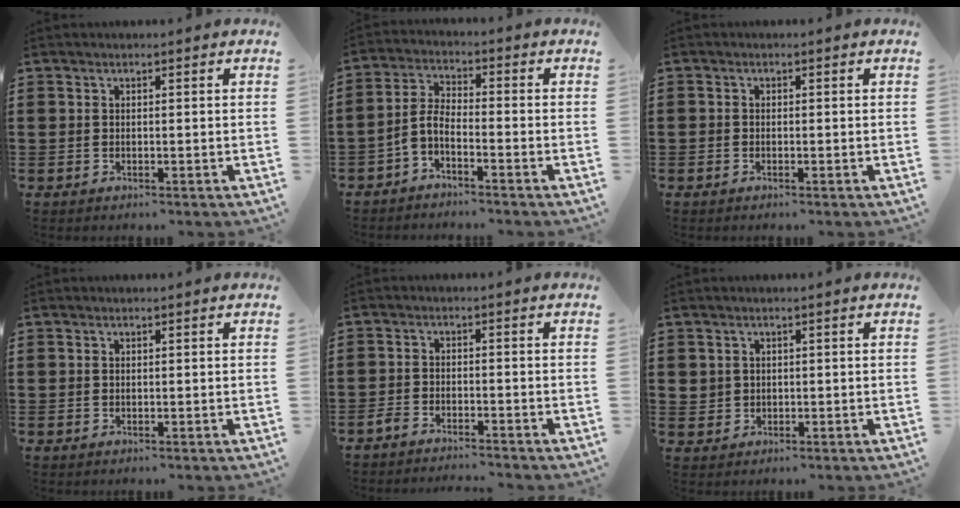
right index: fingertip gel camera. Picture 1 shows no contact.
{"total": 3.6, "force": [-2.9, 0.9, 2.0], "torque": [-0.054, 0.001, -0.064]}
{"total": 0.6, "force": [-0.5, 0.3, 0.1], "torque": [-0.003, 0.001, -0.011]}
{"total": 0.0}
{"total": 2.8, "force": [-2.8, 0.0, -0.2], "torque": [-0.003, 0.002, -0.060]}
{"total": 1.5, "force": [0.3, 1.4, 0.1], "torque": [-0.010, 0.007, 0.005]}